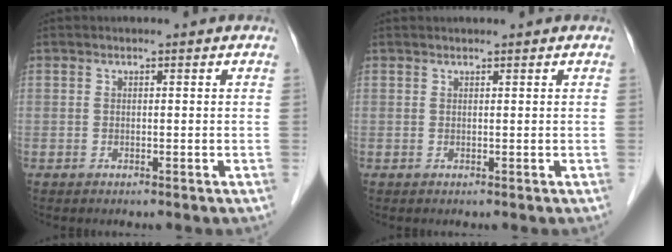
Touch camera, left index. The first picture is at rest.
{"total": 0.7, "force": [0.7, 0.0, 0.2], "torque": [-0.006, 0.010, 0.015]}